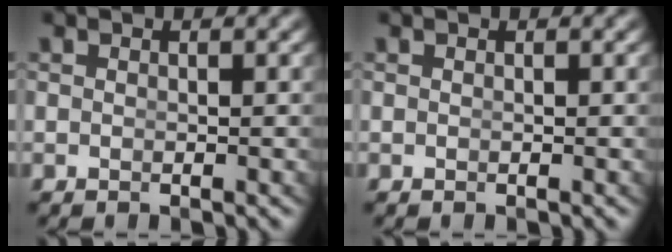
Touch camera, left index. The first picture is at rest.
{"total": 0.0}